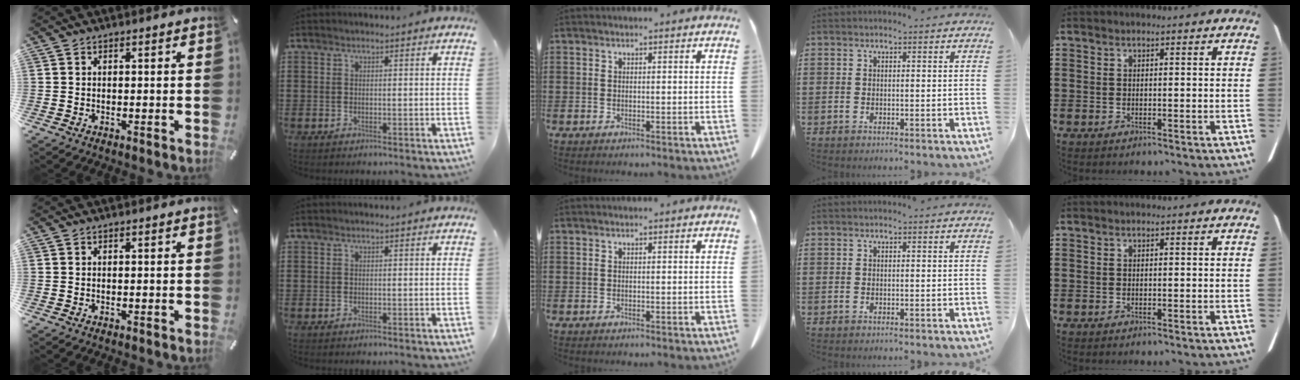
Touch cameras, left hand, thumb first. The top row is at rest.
{}